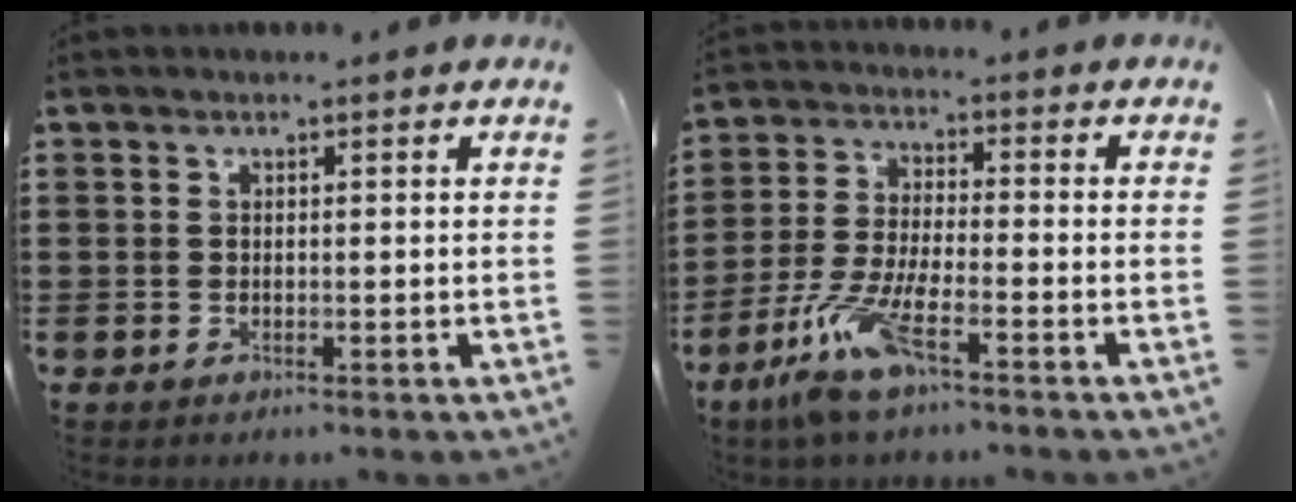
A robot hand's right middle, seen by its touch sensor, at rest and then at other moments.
{"total": 8.5, "force": [-5.7, 1.2, 6.2], "torque": [-0.144, -0.016, -0.111]}